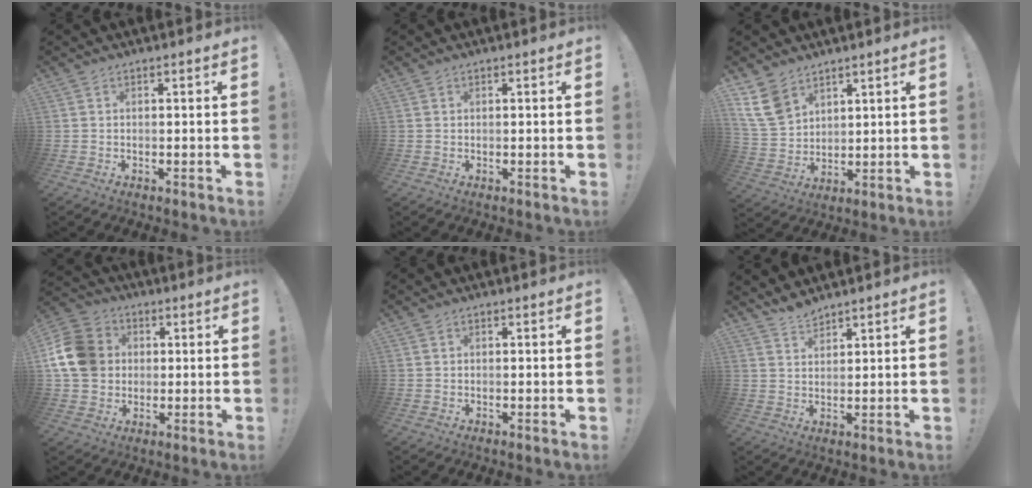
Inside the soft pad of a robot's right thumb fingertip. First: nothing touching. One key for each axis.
{"total": 0.0}
{"total": 11.6, "fx": 7.4, "fy": 7.3, "fz": 5.1, "tx": -0.106, "ty": -0.035, "tz": 0.151}
{"total": 15.5, "fx": 2.5, "fy": 13.1, "fz": 7.8, "tx": -0.136, "ty": 0.003, "tz": 0.054}
{"total": 0.0}
{"total": 3.8, "fx": 3.7, "fy": 0.6, "fz": 0.8, "tx": -0.009, "ty": -0.028, "tz": 0.066}